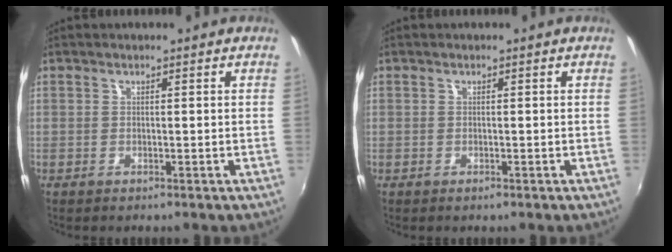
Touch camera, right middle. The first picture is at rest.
{"total": 0.6, "force": [-0.4, 0.5, 0.1], "torque": [-0.001, -0.003, -0.008]}